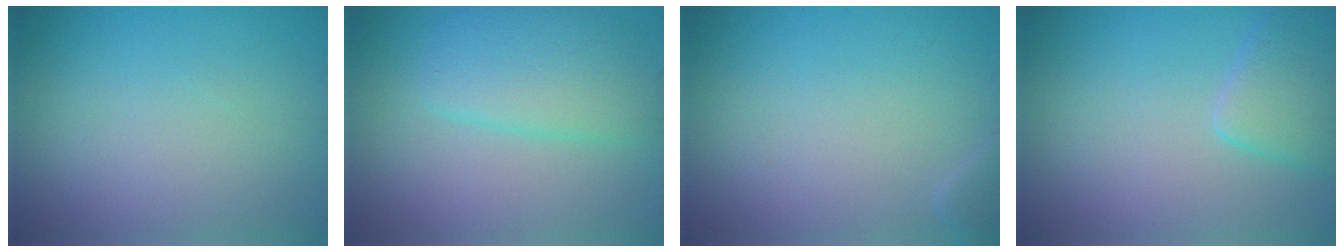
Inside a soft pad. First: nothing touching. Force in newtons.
{"total": 4.8, "press": 4.8, "slide": 0.1}
{"total": 1.2, "press": 1.2, "slide": 0.2}
{"total": 3.3, "press": 3.2, "slide": 0.2}